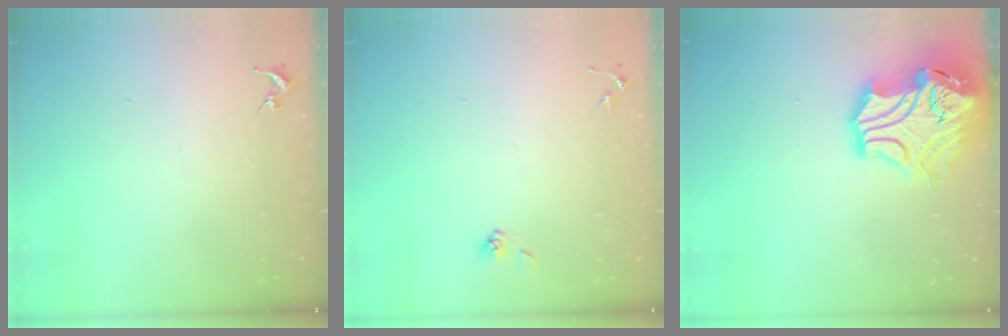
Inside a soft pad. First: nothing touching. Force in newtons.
{"total": 4.2, "press": 3.9, "slide": 1.6}
{"total": 19.5, "press": 19.3, "slide": 2.9}